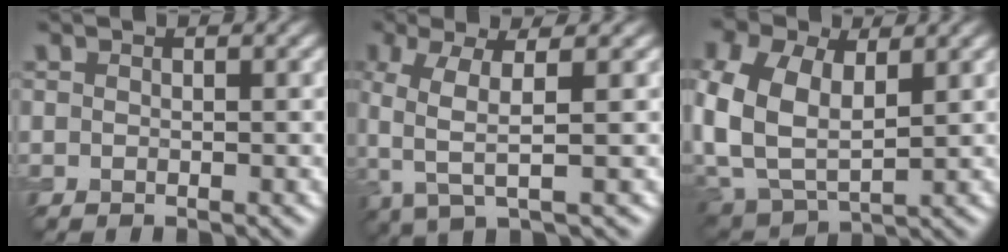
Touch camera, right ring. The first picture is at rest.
{"total": 5.1, "force": [-0.4, 1.6, 4.8], "torque": [-0.118, -0.004, -0.008]}
{"total": 9.4, "force": [1.6, 6.3, 6.9], "torque": [-0.176, 0.004, 0.029]}